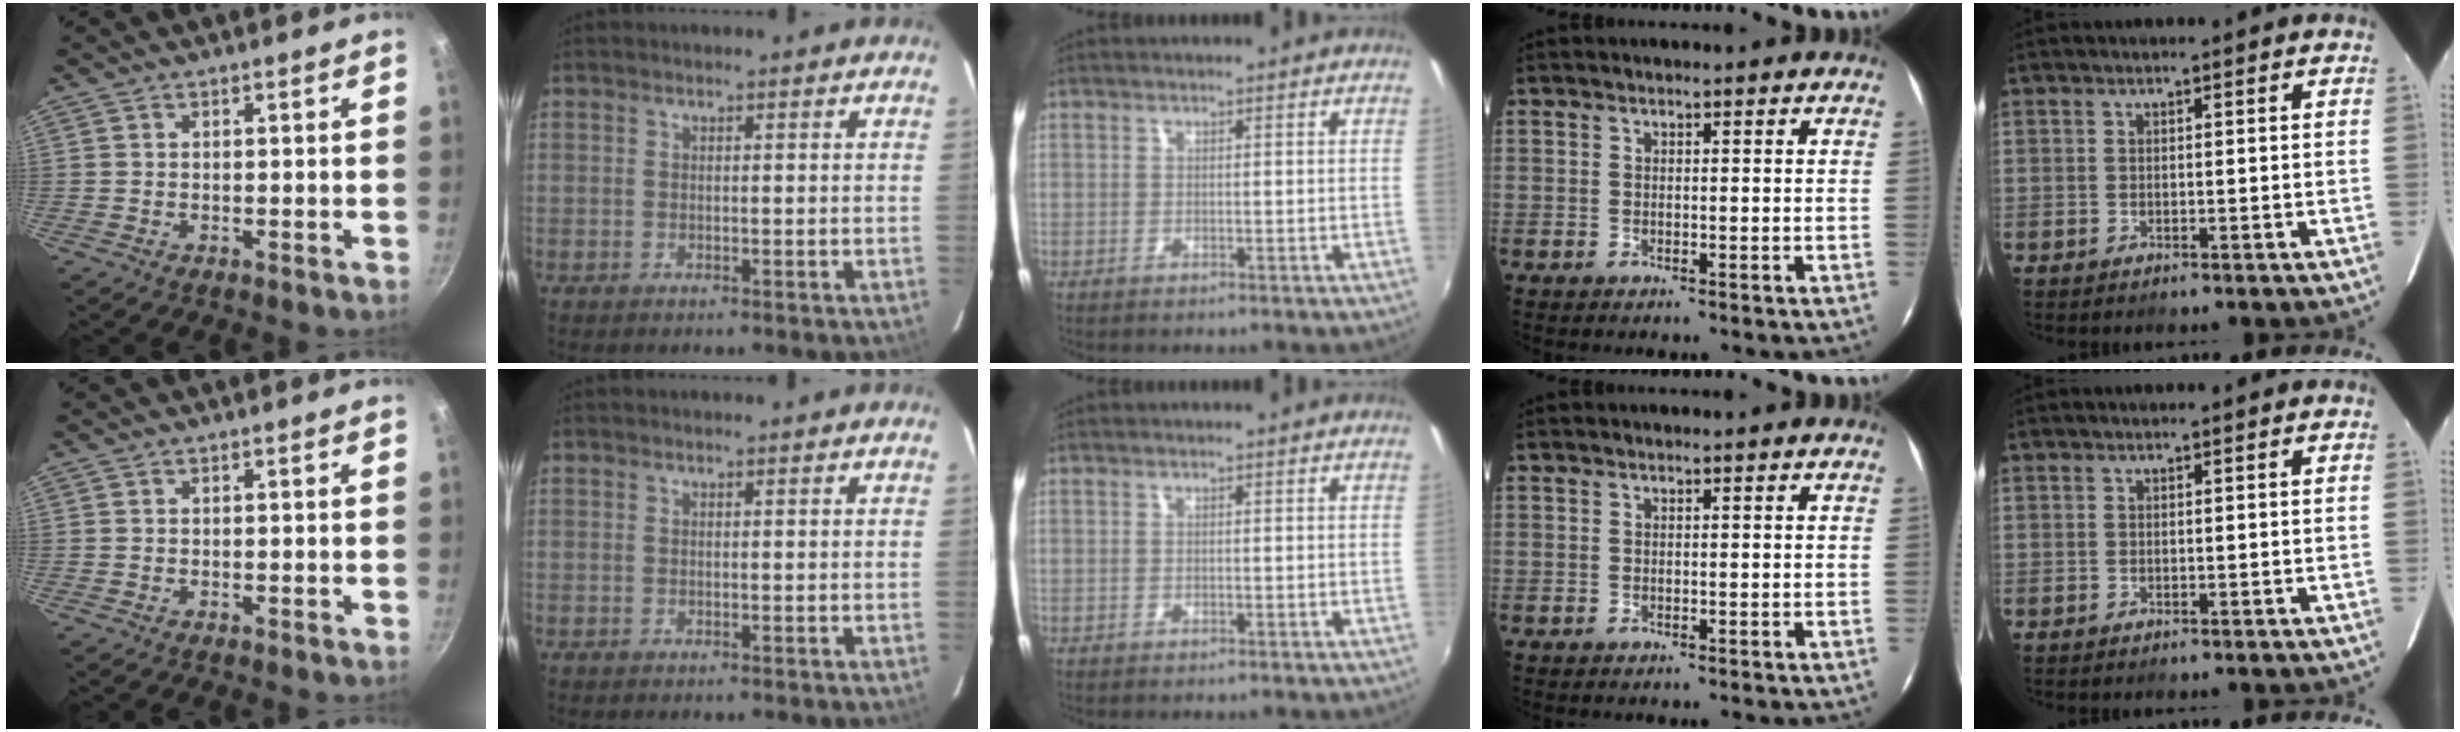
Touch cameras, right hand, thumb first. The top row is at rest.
{}